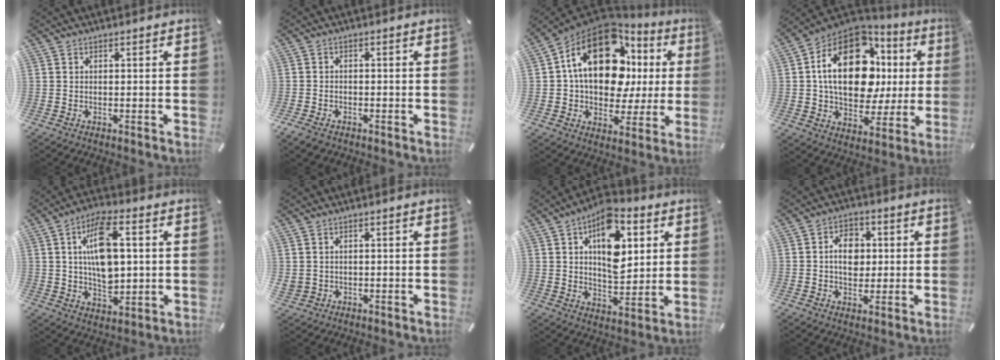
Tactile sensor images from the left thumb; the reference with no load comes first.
{"total": 2.0, "force": [-1.2, 1.3, 1.0], "torque": [-0.027, 0.001, -0.026]}
{"total": 21.3, "force": [6.1, 13.6, 15.1], "torque": [-0.256, -0.038, 0.099]}
{"total": 22.7, "force": [4.9, 14.3, 16.9], "torque": [-0.300, -0.020, 0.080]}
{"total": 13.0, "force": [2.4, 7.4, 10.4], "torque": [-0.195, 0.007, 0.041]}
{"total": 1.8, "force": [0.6, 1.7, 0.4], "torque": [-0.012, 0.002, 0.012]}
{"total": 14.9, "force": [5.6, 8.9, 10.6], "torque": [-0.147, -0.014, 0.097]}
{"total": 7.7, "force": [0.5, 5.9, 5.0], "torque": [-0.078, 0.001, 0.003]}